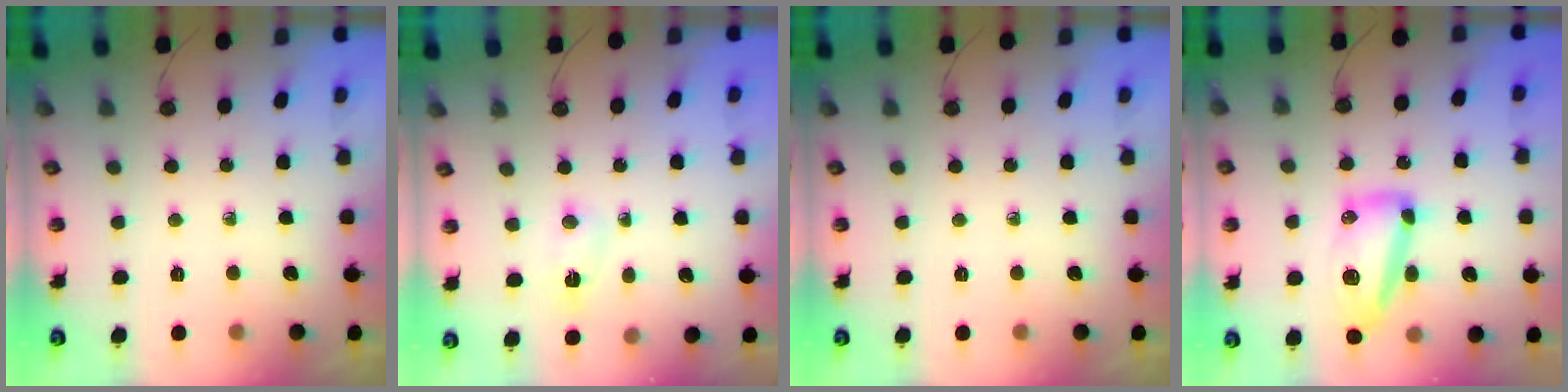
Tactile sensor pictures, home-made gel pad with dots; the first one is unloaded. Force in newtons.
{"total": 2.9, "press": 1.6, "slide": 2.4}
{"total": 0.0}
{"total": 12.5, "press": 12.4, "slide": 1.3}